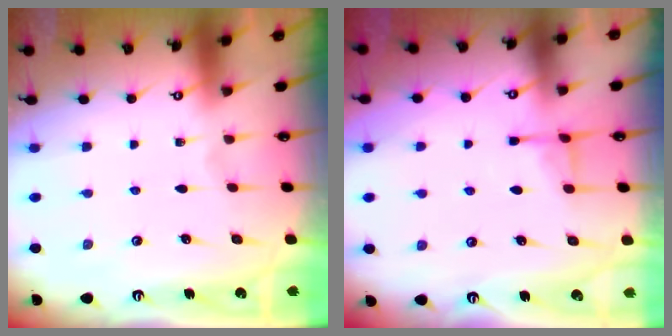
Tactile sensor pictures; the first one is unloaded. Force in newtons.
{"total": 4.4, "press": 4.4, "slide": 0.7}